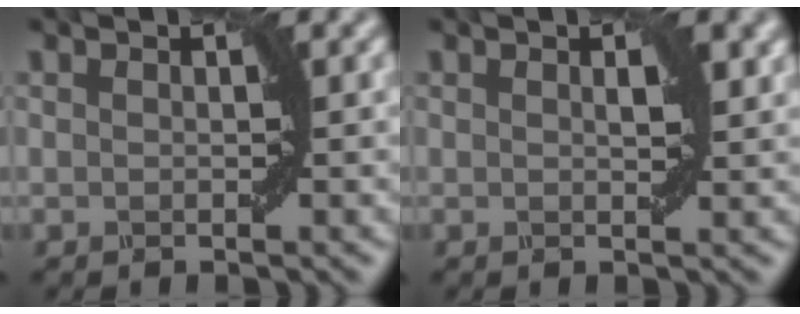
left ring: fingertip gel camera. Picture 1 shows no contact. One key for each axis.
{"total": 1.5, "fx": 0.6, "fy": 0.5, "fz": 1.3, "tx": -0.016, "ty": 0.002, "tz": 0.010}